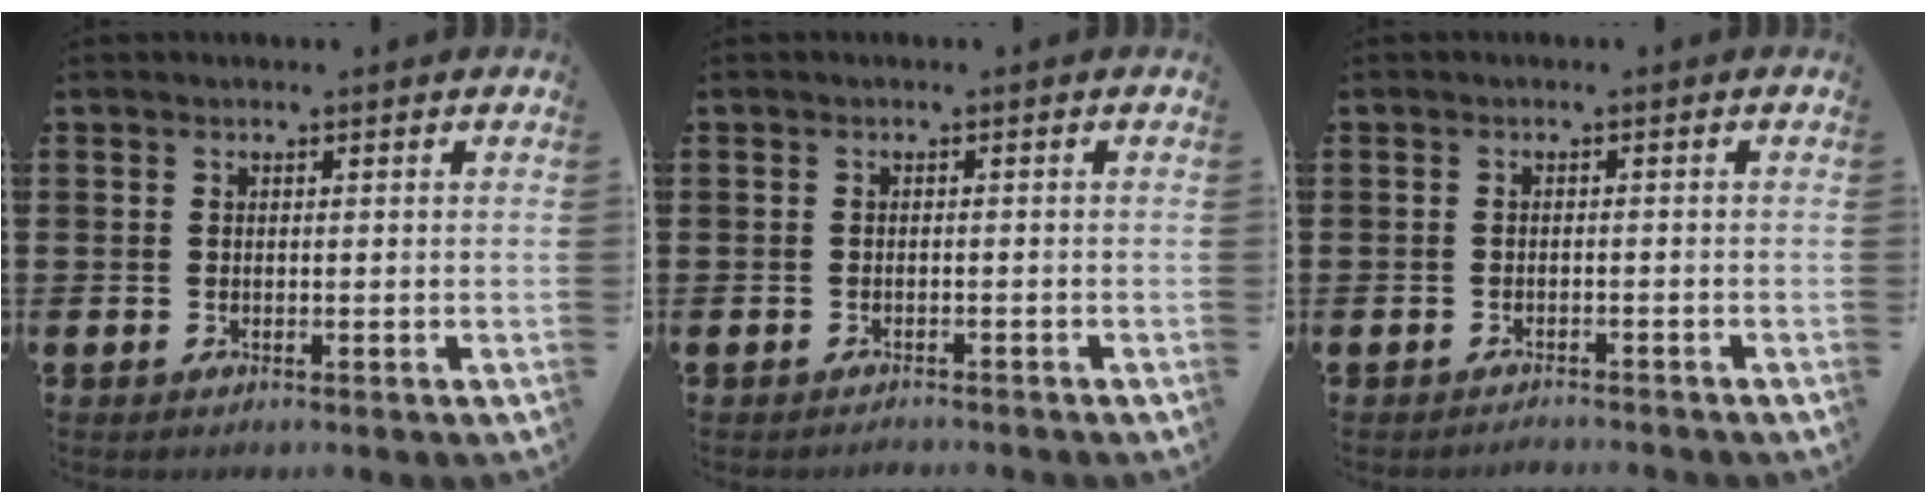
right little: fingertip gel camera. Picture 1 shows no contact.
{"total": 0.7, "force": [-0.7, 0.0, 0.0], "torque": [-0.001, -0.001, -0.015]}
{"total": 1.0, "force": [-1.0, -0.1, 0.0], "torque": [-0.002, 0.001, -0.021]}